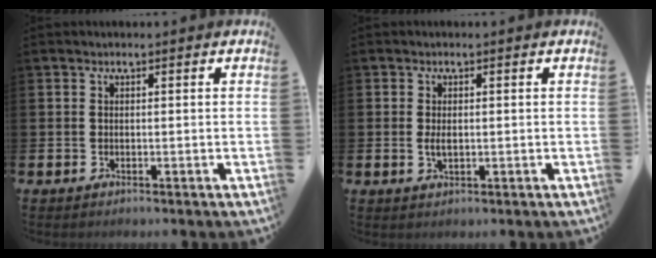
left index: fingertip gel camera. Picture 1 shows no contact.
{"total": 1.9, "force": [0.1, 0.9, 1.6], "torque": [-0.025, 0.001, -0.001]}